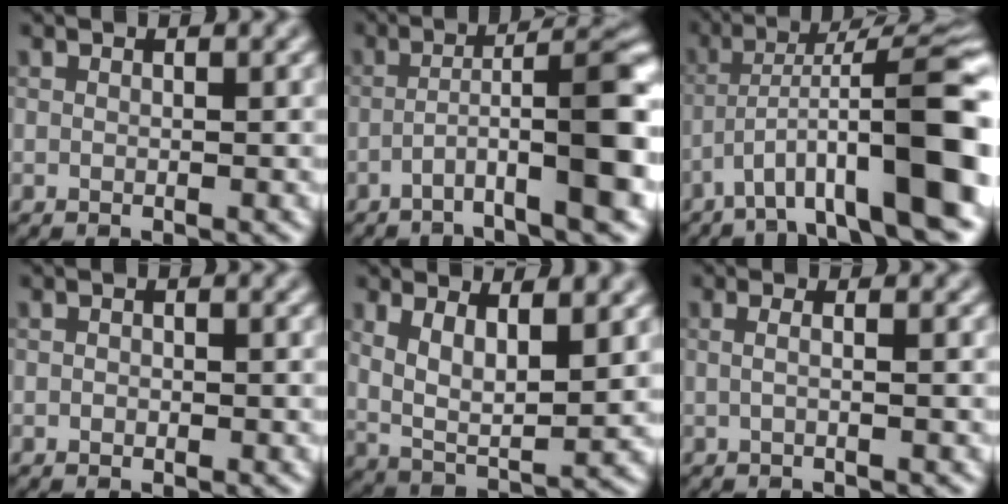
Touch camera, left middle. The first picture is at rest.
{"total": 8.1, "force": [-2.7, 1.5, 7.5], "torque": [-0.117, 0.008, -0.057]}
{"total": 11.2, "force": [-4.6, 2.6, 9.9], "torque": [-0.155, 0.012, -0.075]}
{"total": 0.7, "force": [-0.2, 0.6, 0.3], "torque": [-0.007, -0.009, -0.010]}
{"total": 5.8, "force": [2.3, 2.5, 4.7], "torque": [-0.101, -0.024, 0.041]}
{"total": 2.6, "force": [0.4, 1.4, 2.1], "torque": [-0.015, -0.006, -0.024]}